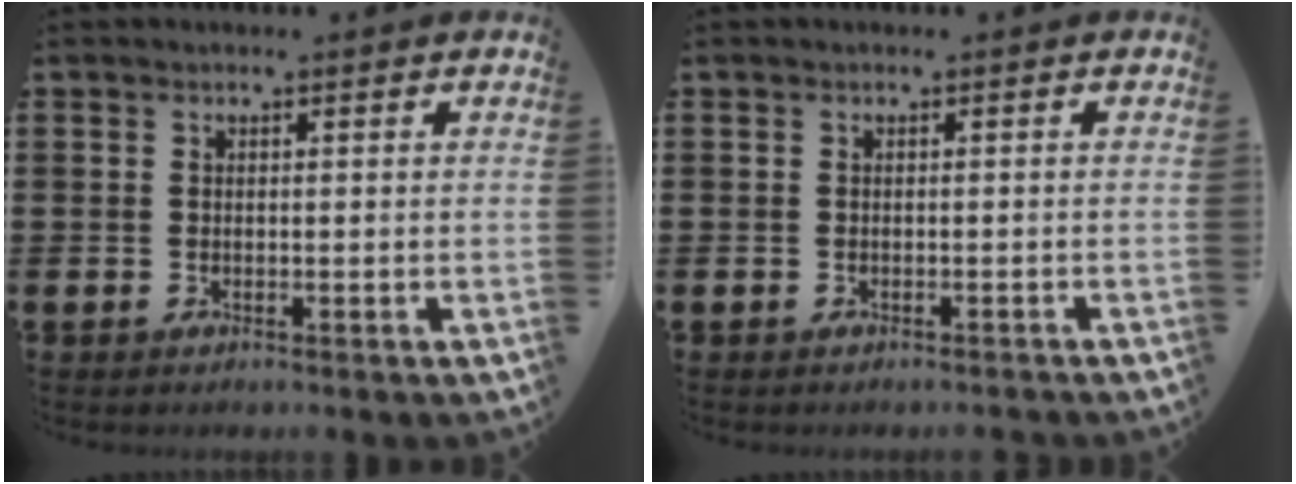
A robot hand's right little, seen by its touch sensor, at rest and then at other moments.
{"total": 0.0}